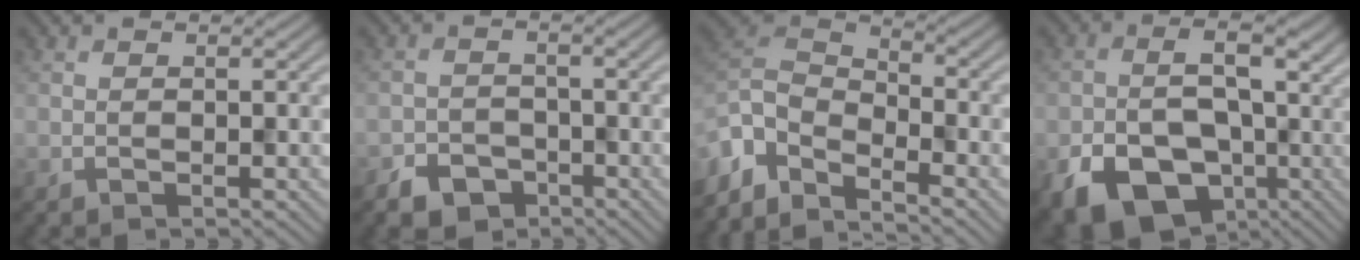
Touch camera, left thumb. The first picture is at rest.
{"total": 4.4, "force": [-3.2, 2.6, 1.4], "torque": [-0.027, -0.002, -0.058]}
{"total": 7.9, "force": [-5.5, 3.4, 4.6], "torque": [-0.103, -0.009, -0.126]}
{"total": 13.5, "force": [-5.0, 9.6, 8.1], "torque": [-0.128, -0.022, -0.077]}